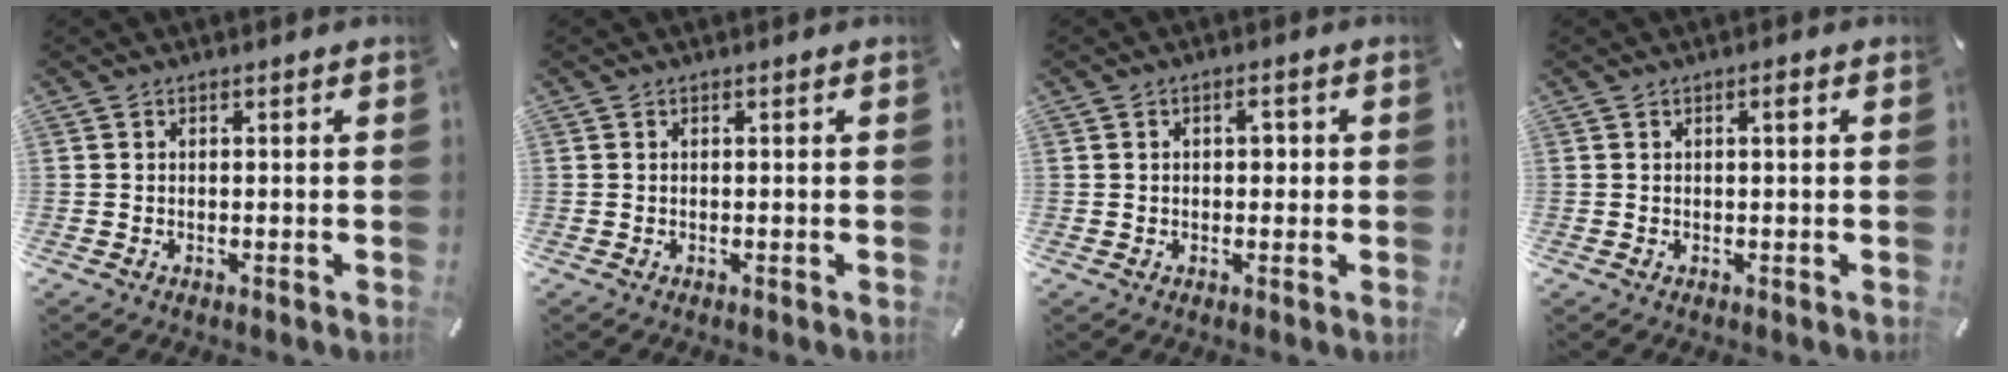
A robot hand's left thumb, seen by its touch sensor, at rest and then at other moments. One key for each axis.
{"total": 0.0}
{"total": 2.8, "fx": 0.3, "fy": 1.7, "fz": 2.2, "tx": -0.029, "ty": 0.003, "tz": -0.002}
{"total": 1.1, "fx": 0.3, "fy": 0.2, "fz": 1.0, "tx": -0.020, "ty": 0.003, "tz": 0.004}